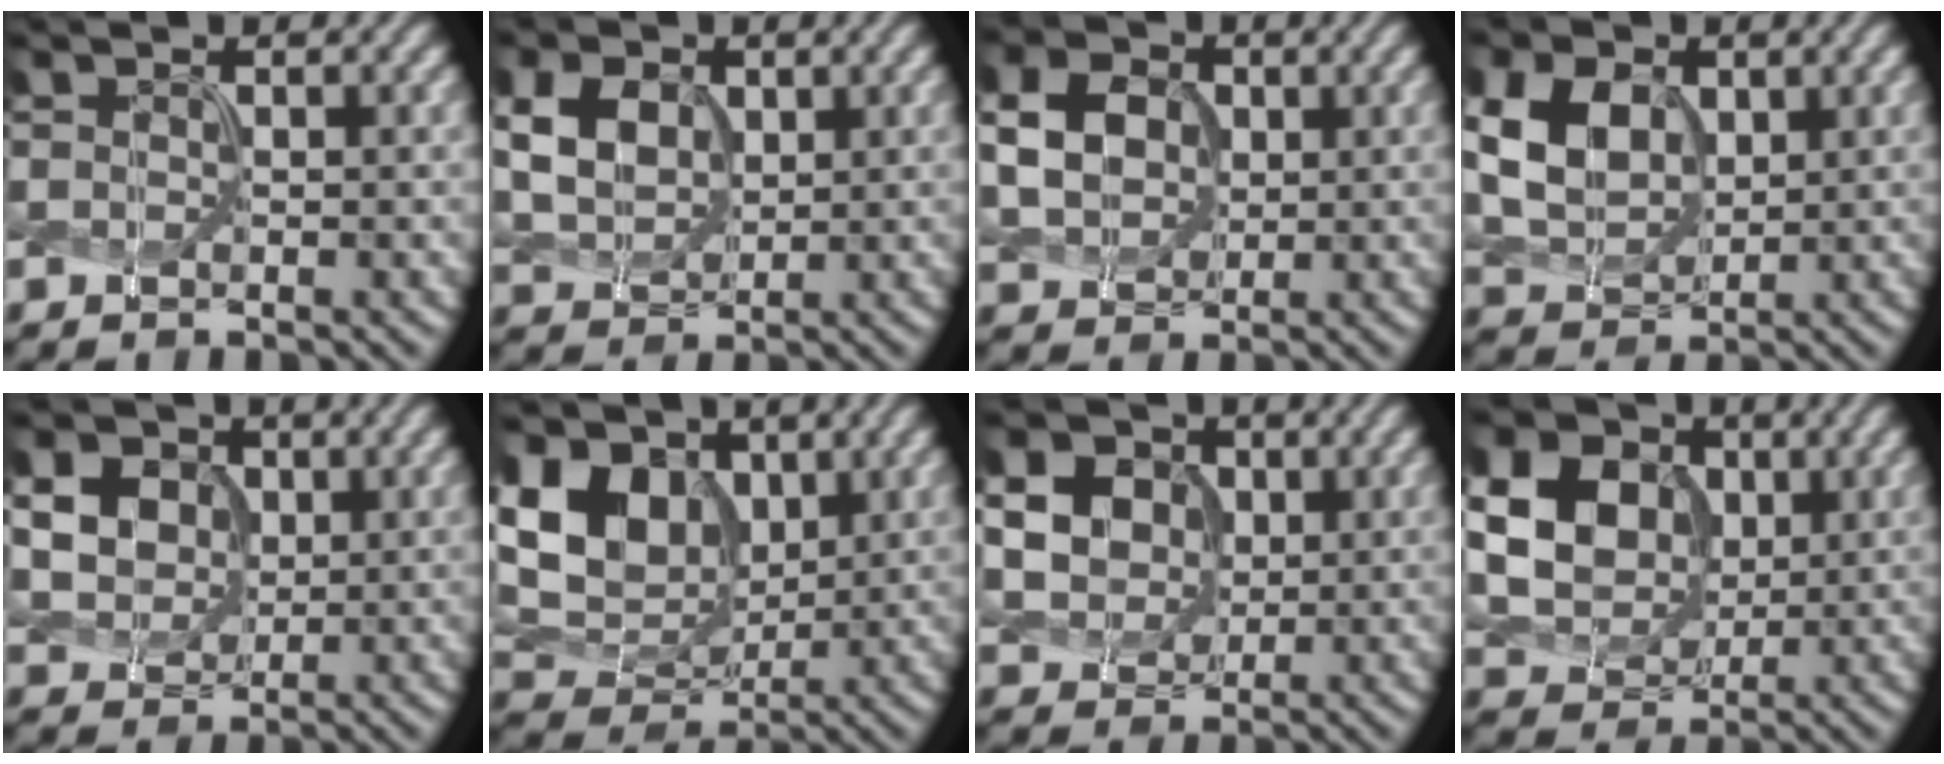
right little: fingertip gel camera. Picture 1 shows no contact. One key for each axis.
{"total": 4.6, "fx": 0.7, "fy": 3.5, "fz": 2.9, "tx": -0.079, "ty": 0.006, "tz": 0.017}
{"total": 5.2, "fx": 0.5, "fy": 4.2, "fz": 3.0, "tx": -0.093, "ty": 0.012, "tz": 0.012}
{"total": 5.8, "fx": 0.9, "fy": 4.2, "fz": 3.9, "tx": -0.094, "ty": 0.005, "tz": 0.023}
{"total": 9.7, "fx": 3.2, "fy": 7.9, "fz": 4.7, "tx": -0.125, "ty": 0.035, "tz": 0.056}
{"total": 9.1, "fx": 2.5, "fy": 6.9, "fz": 5.4, "tx": -0.142, "ty": 0.018, "tz": 0.041}
{"total": 11.6, "fx": 3.7, "fy": 9.6, "fz": 5.5, "tx": -0.147, "ty": 0.032, "tz": 0.072}
{"total": 13.1, "fx": 3.3, "fy": 10.6, "fz": 6.9, "tx": -0.174, "ty": 0.033, "tz": 0.069}